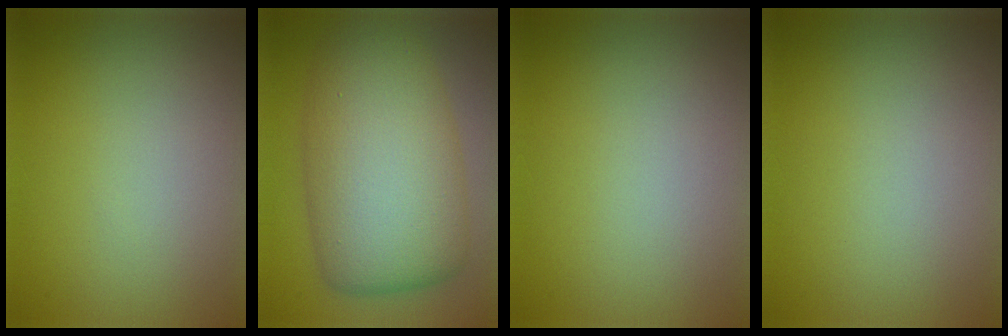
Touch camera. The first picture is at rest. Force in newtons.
{"total": 11.2, "press": 11.2, "slide": 0.1}
{"total": 0.0}
{"total": 0.0}